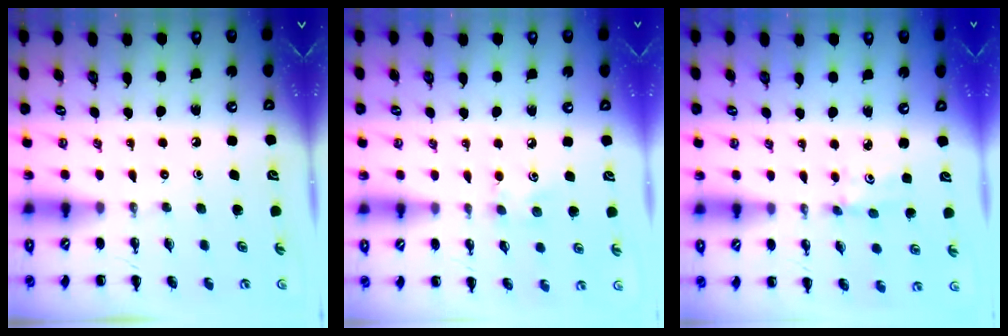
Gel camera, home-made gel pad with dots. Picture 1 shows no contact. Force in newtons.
{"total": 4.7, "press": 4.6, "slide": 1.1}
{"total": 2.4, "press": 2.3, "slide": 0.8}